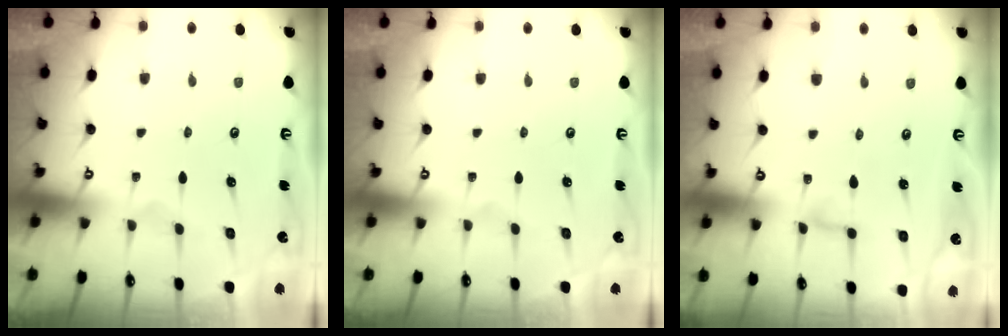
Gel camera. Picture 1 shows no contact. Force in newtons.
{"total": 0.0}
{"total": 2.3, "press": 2.3, "slide": 0.2}